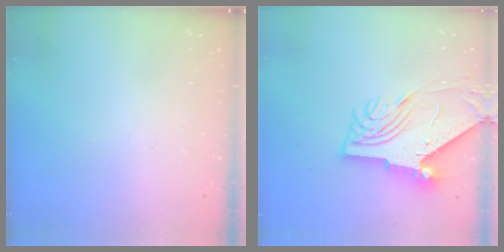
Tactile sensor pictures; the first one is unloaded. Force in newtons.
{"total": 11.4, "press": 11.3, "slide": 1.2}